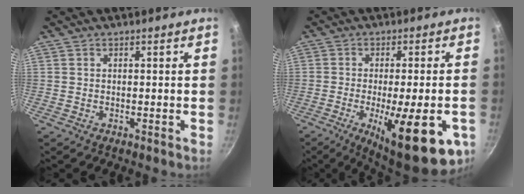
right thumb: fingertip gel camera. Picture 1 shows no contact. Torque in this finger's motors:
{"motor_torque": [0.22, 0.89, 0.53, -0.78, 0.39]}